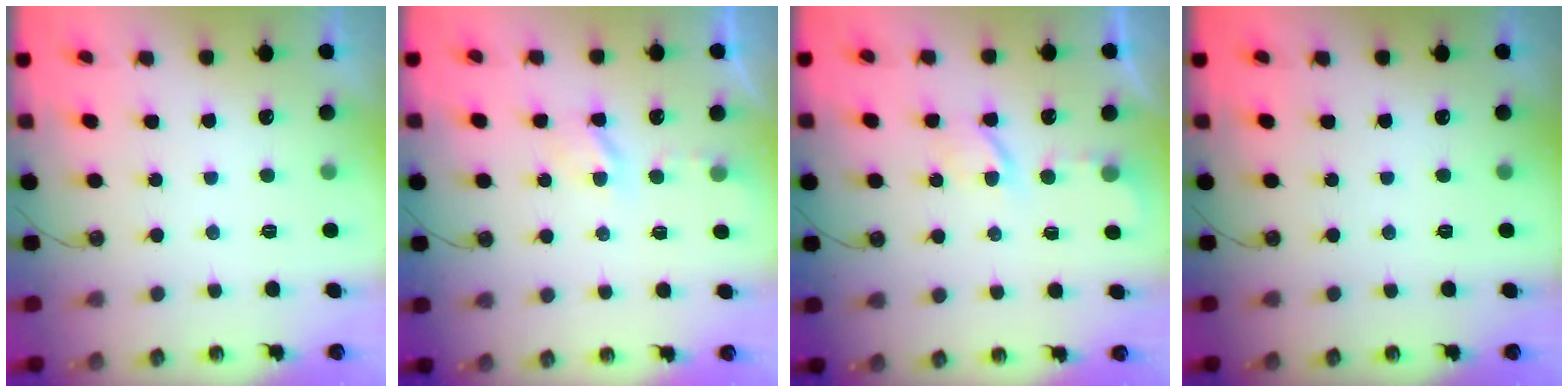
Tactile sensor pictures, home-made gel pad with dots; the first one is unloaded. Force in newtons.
{"total": 3.7, "press": 3.6, "slide": 0.7}
{"total": 3.6, "press": 3.5, "slide": 0.6}
{"total": 0.0}